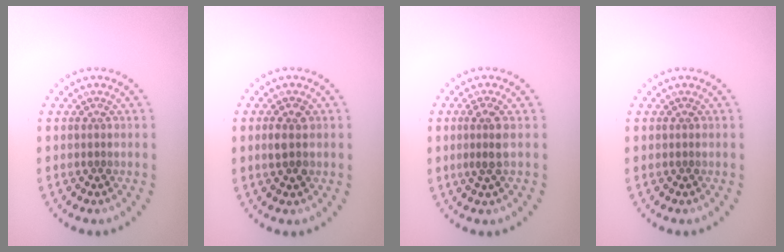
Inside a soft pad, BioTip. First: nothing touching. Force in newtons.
{"total": 1.7, "press": 1.7, "slide": 0.2}
{"total": 2.0, "press": 1.6, "slide": 1.2}
{"total": 0.0}